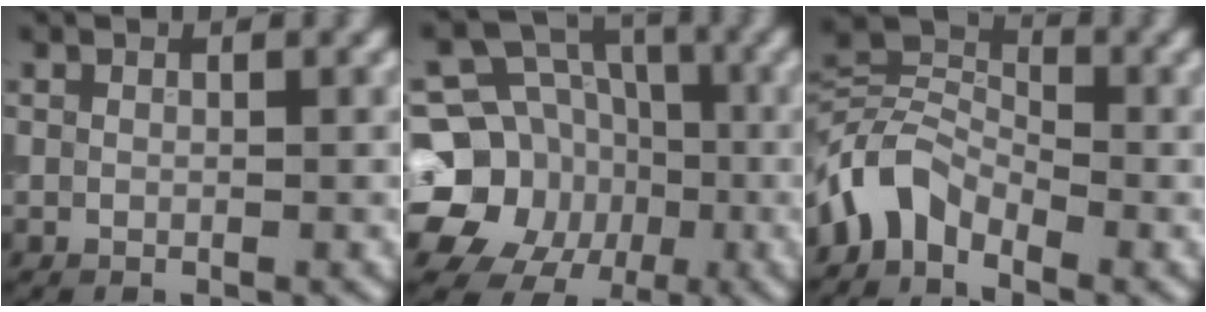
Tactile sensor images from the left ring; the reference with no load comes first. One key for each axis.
{"total": 14.0, "fx": -3.0, "fy": 12.4, "fz": 5.6, "tx": -0.105, "ty": -0.011, "tz": -0.076}
{"total": 4.7, "fx": -2.8, "fy": 2.9, "fz": 2.6, "tx": -0.044, "ty": 0.009, "tz": -0.069}